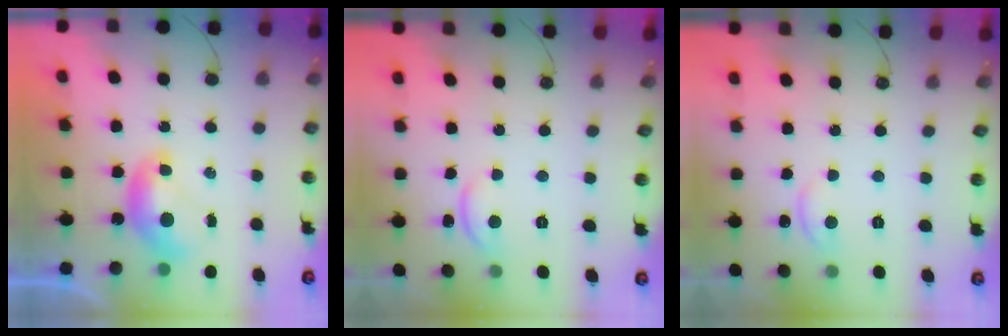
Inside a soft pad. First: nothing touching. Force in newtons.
{"total": 0.7, "press": 0.6, "slide": 0.3}
{"total": 1.4, "press": 1.4, "slide": 0.5}